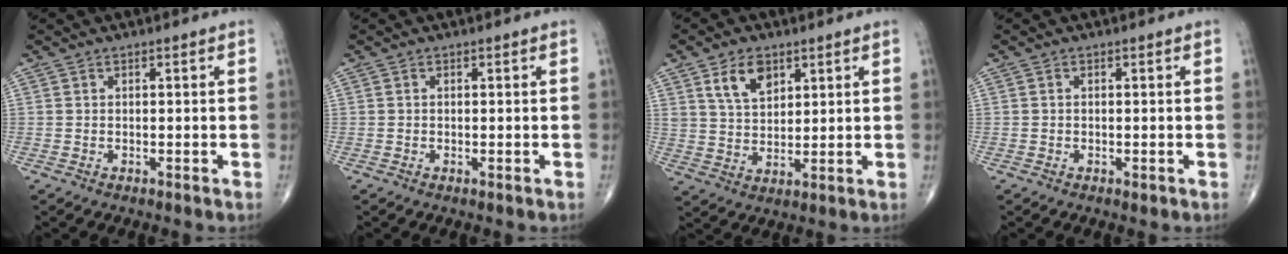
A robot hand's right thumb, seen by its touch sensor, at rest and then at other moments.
{"total": 0.0}
{"total": 7.3, "force": [3.8, 4.5, 4.3], "torque": [-0.057, -0.021, 0.074]}
{"total": 1.0, "force": [-0.3, 0.4, 0.8], "torque": [-0.010, -0.002, -0.005]}